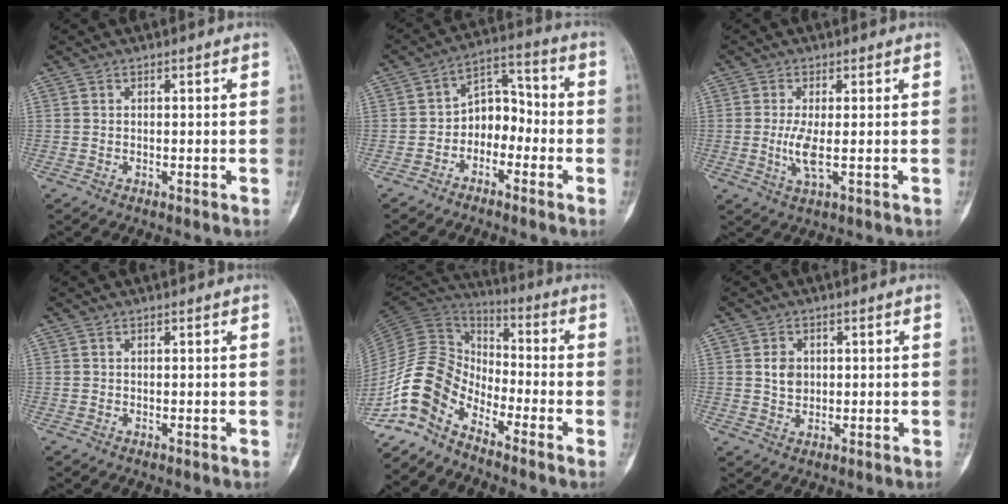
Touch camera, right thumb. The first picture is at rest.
{"total": 7.8, "force": [-2.7, 5.6, 4.6], "torque": [-0.038, 0.047, -0.062]}
{"total": 4.2, "force": [-0.3, 1.0, 4.1], "torque": [-0.099, -0.012, -0.007]}
{"total": 0.0}
{"total": 12.5, "force": [-8.3, 7.0, 6.3], "torque": [-0.119, 0.085, -0.178]}
{"total": 3.7, "force": [0.7, 3.0, 2.1], "torque": [-0.017, -0.002, 0.013]}